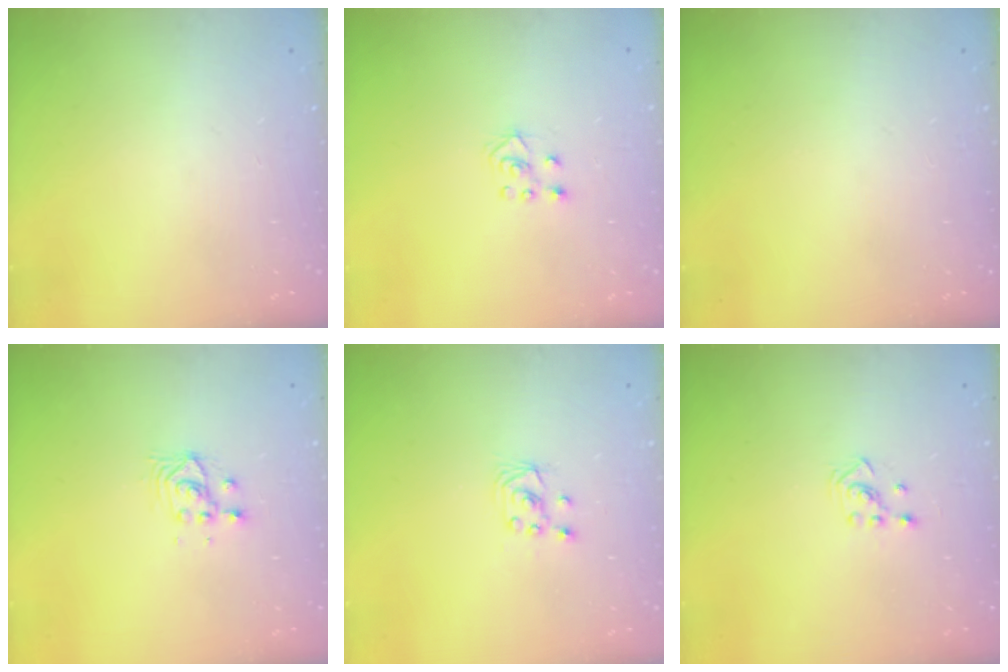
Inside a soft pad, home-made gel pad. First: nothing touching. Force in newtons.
{"total": 4.2, "press": 4.2, "slide": 0.3}
{"total": 0.0}
{"total": 3.8, "press": 3.8, "slide": 0.2}
{"total": 2.4, "press": 2.4, "slide": 0.2}
{"total": 2.3, "press": 2.2, "slide": 0.8}